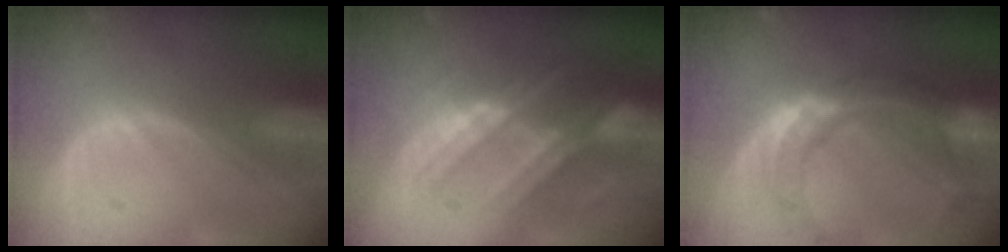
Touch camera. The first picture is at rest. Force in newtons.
{"total": 8.6, "press": 8.1, "slide": 2.7}
{"total": 11.2, "press": 9.4, "slide": 6.0}